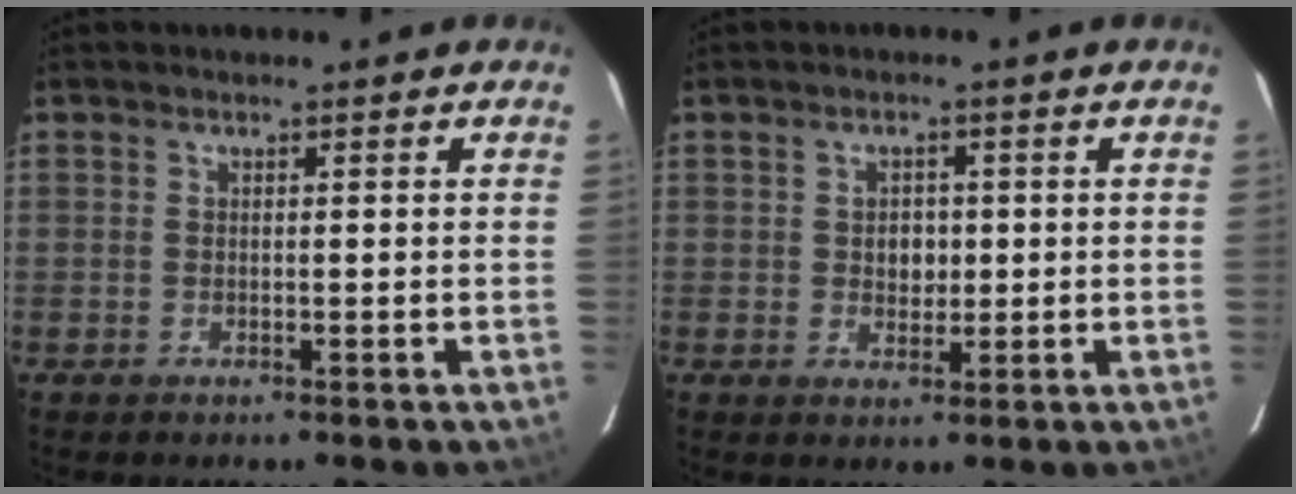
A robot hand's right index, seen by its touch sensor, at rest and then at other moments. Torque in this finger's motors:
{"motor_torque": [0.21, 0.07, 0.06, 0.00]}